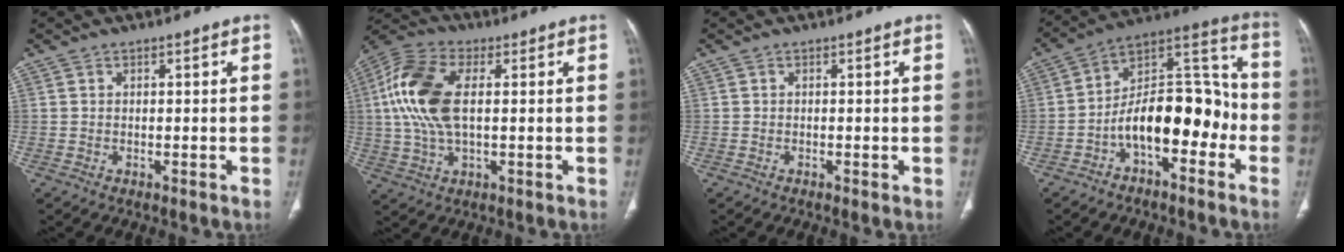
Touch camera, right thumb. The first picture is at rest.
{"total": 14.3, "force": [1.9, 7.5, 12.1], "torque": [-0.273, 0.014, 0.034]}
{"total": 0.7, "force": [-0.2, 0.2, 0.6], "torque": [-0.011, -0.002, -0.003]}
{"total": 17.2, "force": [-5.5, 8.9, 13.6], "torque": [-0.185, 0.082, -0.093]}